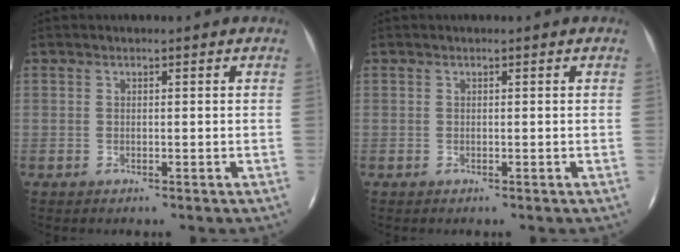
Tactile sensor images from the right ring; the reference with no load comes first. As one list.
[{"total": 0.0}]